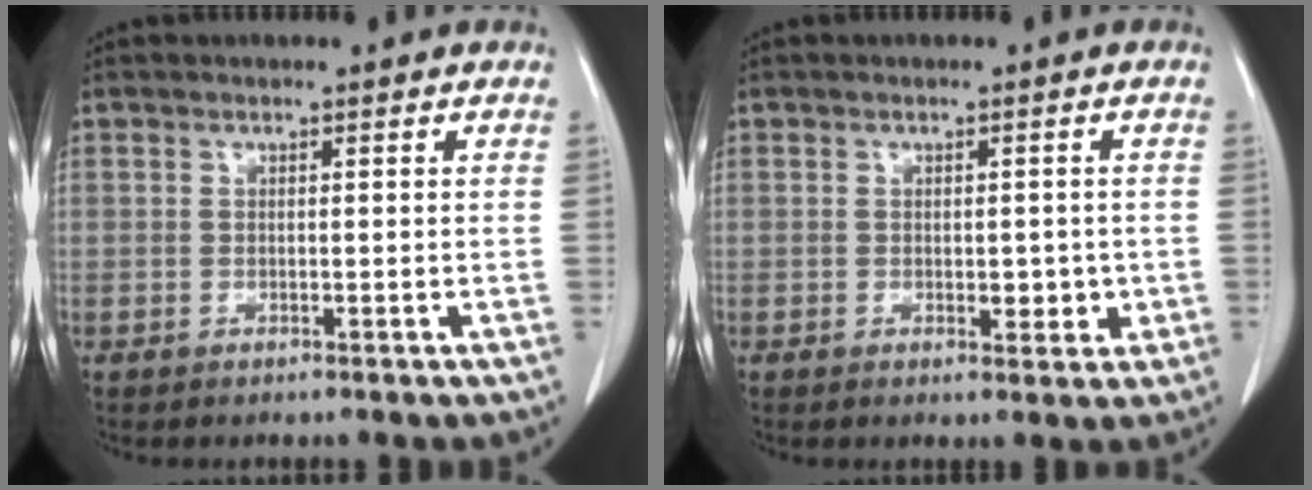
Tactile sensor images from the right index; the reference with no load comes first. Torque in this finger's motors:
{"motor_torque": [0.02, 0.09, 0.04, 0.01]}